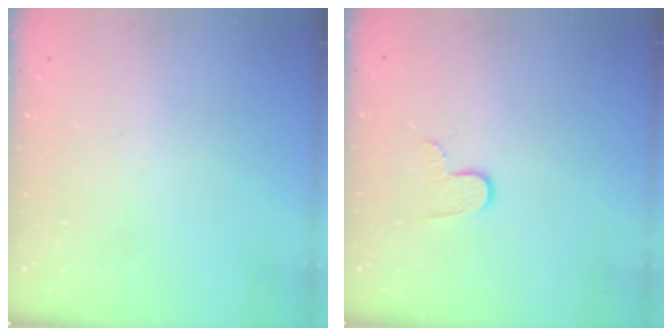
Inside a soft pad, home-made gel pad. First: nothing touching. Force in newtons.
{"total": 4.6, "press": 4.6, "slide": 0.5}